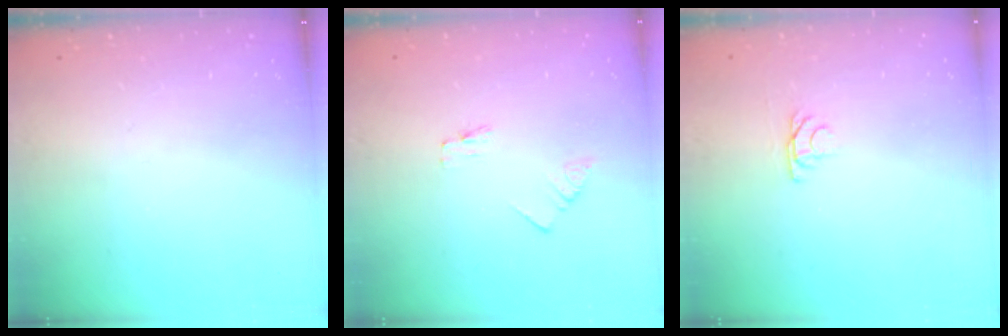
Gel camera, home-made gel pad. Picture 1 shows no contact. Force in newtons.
{"total": 0.0}
{"total": 3.8, "press": 3.8, "slide": 0.4}